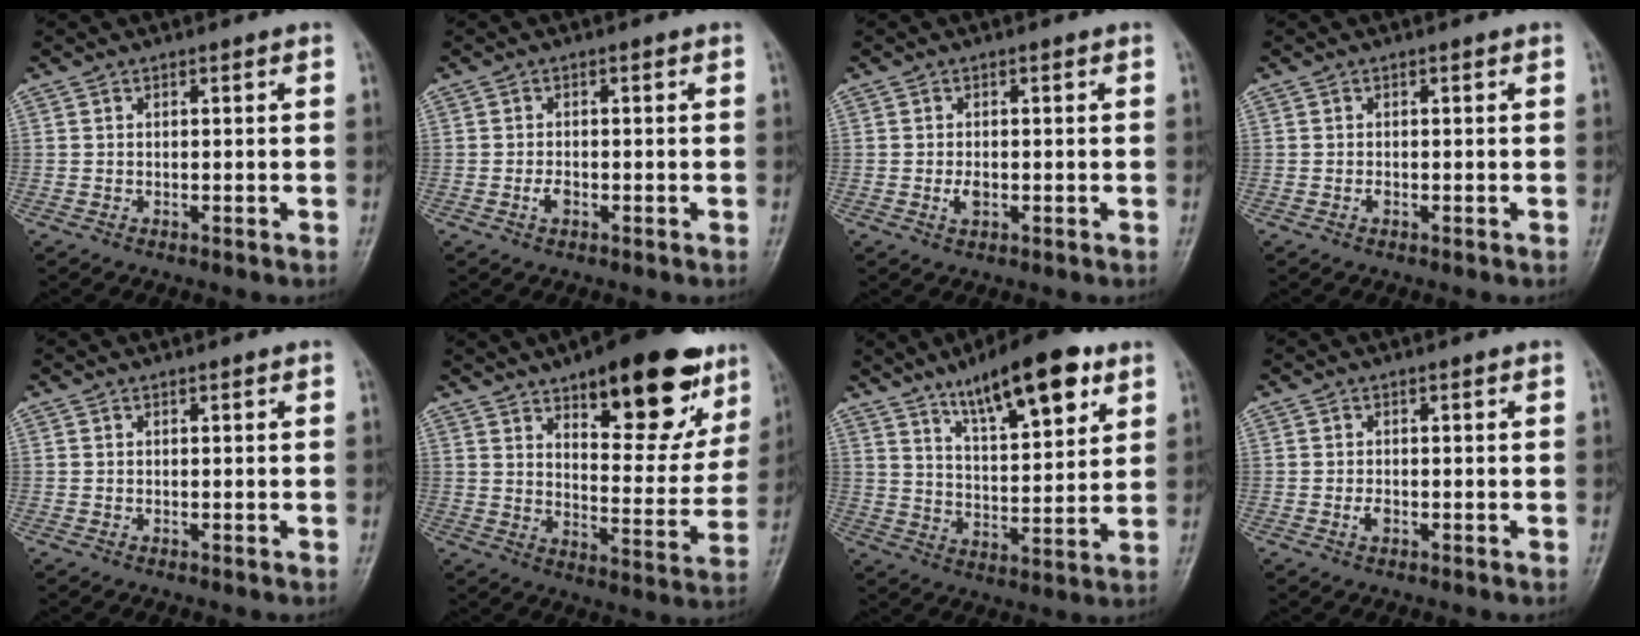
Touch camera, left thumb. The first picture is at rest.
{"total": 1.7, "force": [-0.7, 1.0, 1.2], "torque": [-0.024, 0.002, -0.015]}
{"total": 2.1, "force": [-0.4, 1.2, 1.6], "torque": [-0.030, -0.001, -0.009]}
{"total": 0.6, "force": [-0.2, 0.4, 0.5], "torque": [-0.006, 0.000, -0.006]}
{"total": 0.0}
{"total": 22.8, "force": [13.6, 8.8, 15.9], "torque": [-0.161, -0.053, 0.196]}
{"total": 16.2, "force": [9.6, 5.1, 12.0], "torque": [-0.159, -0.041, 0.155]}
{"total": 1.4, "force": [-0.5, 0.9, 1.1], "torque": [-0.020, -0.001, -0.010]}